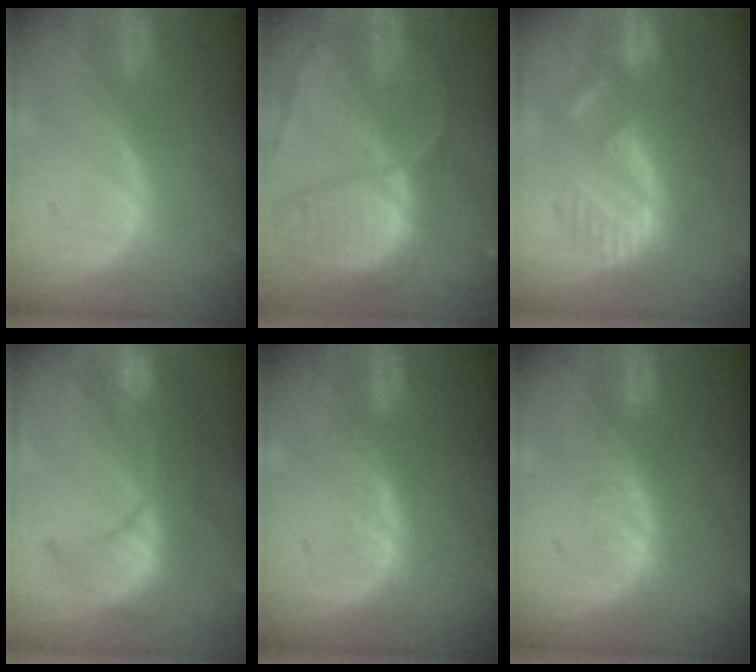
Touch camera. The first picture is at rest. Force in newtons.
{"total": 11.0, "press": 9.2, "slide": 6.1}
{"total": 8.9, "press": 8.2, "slide": 3.6}
{"total": 10.1, "press": 9.1, "slide": 4.4}
{"total": 2.5, "press": 2.4, "slide": 0.2}
{"total": 2.8, "press": 2.8, "slide": 0.3}